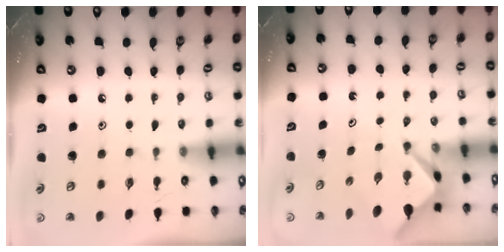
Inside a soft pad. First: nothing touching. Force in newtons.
{"total": 2.7, "press": 2.7, "slide": 0.3}